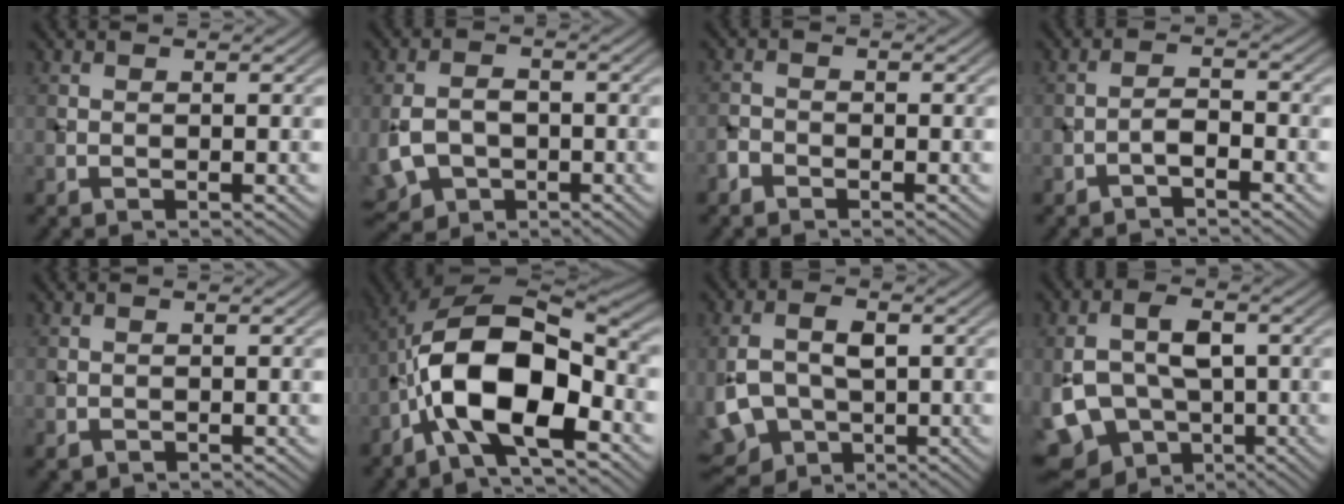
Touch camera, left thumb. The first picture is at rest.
{"total": 6.3, "force": [-2.0, 4.5, 4.0], "torque": [-0.094, -0.016, -0.039]}
{"total": 1.5, "force": [-1.2, 0.8, 0.3], "torque": [-0.006, 0.001, -0.031]}
{"total": 2.0, "force": [-1.5, 0.5, 1.2], "torque": [-0.023, 0.009, -0.034]}
{"total": 0.6, "force": [-0.1, 0.5, 0.1], "torque": [0.000, -0.005, -0.001]}
{"total": 14.5, "force": [-4.1, 6.6, 12.2], "torque": [-0.220, 0.004, -0.083]}
{"total": 9.6, "force": [-1.6, 6.5, 6.8], "torque": [-0.154, -0.013, -0.029]}
{"total": 10.9, "force": [-2.5, 7.5, 7.5], "torque": [-0.154, -0.012, -0.047]}